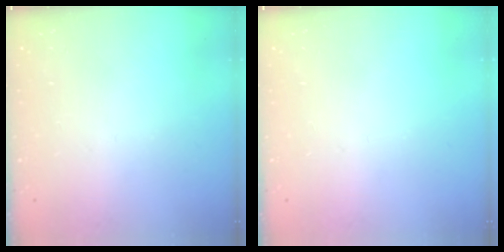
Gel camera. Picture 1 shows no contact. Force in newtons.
{"total": 0.0}